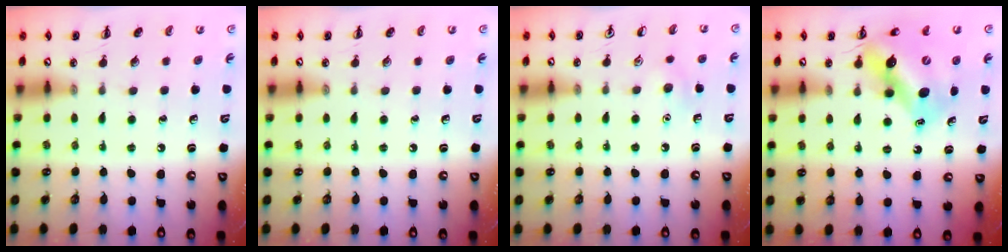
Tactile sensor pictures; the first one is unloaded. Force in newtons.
{"total": 0.0}
{"total": 6.0, "press": 5.8, "slide": 1.6}
{"total": 11.8, "press": 11.3, "slide": 3.3}